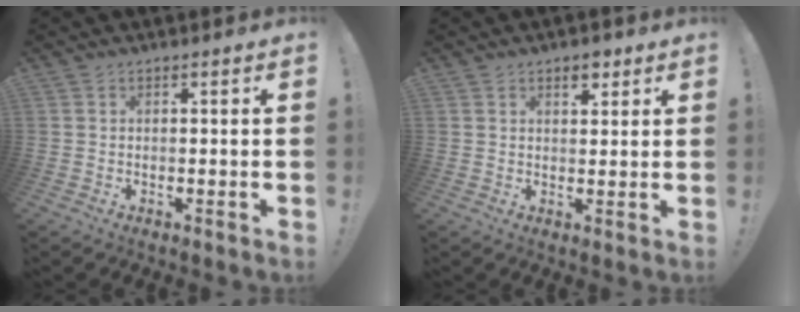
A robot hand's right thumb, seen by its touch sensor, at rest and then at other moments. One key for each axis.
{"total": 4.0, "fx": 2.7, "fy": 2.2, "fz": 2.0, "tx": -0.009, "ty": -0.015, "tz": 0.042}